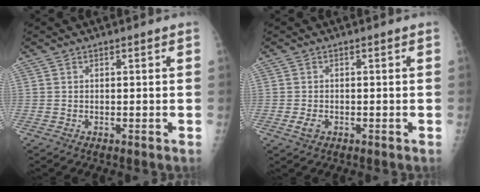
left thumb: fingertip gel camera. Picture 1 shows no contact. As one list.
[{"total": 1.9, "force": [-0.6, 1.2, 1.3], "torque": [-0.029, -0.001, -0.011]}]